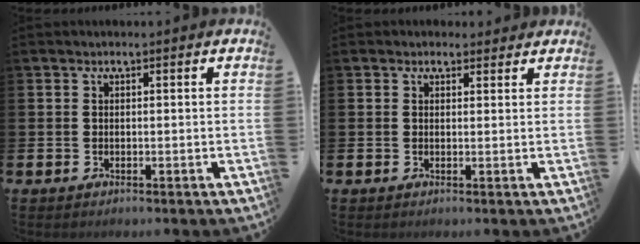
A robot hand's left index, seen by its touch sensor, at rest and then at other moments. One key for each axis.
{"total": 1.5, "fx": 1.3, "fy": 0.7, "fz": 0.1, "tx": 0.016, "ty": -0.005, "tz": 0.020}